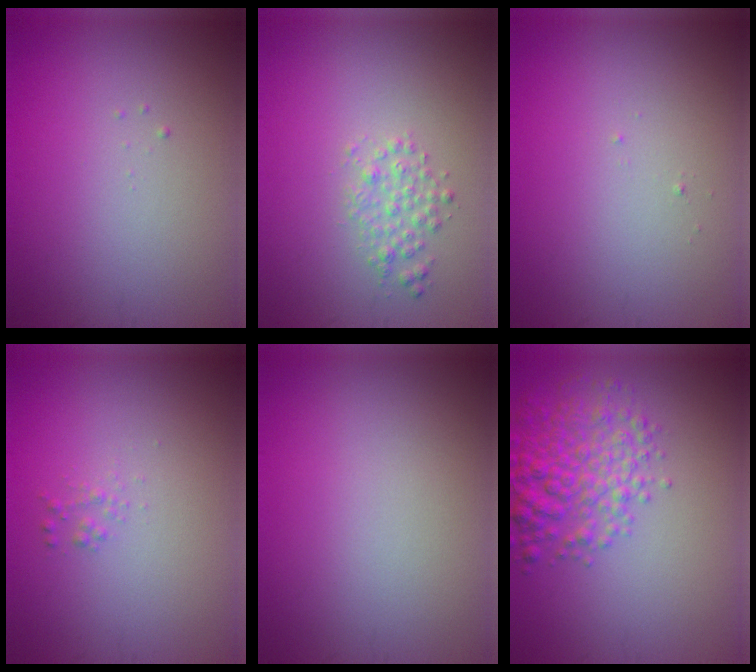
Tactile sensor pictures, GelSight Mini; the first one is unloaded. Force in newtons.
{"total": 1.8, "press": 1.8, "slide": 0.1}
{"total": 0.0}
{"total": 0.7, "press": 0.7, "slide": 0.0}
{"total": 0.0}
{"total": 5.0, "press": 5.0, "slide": 0.2}